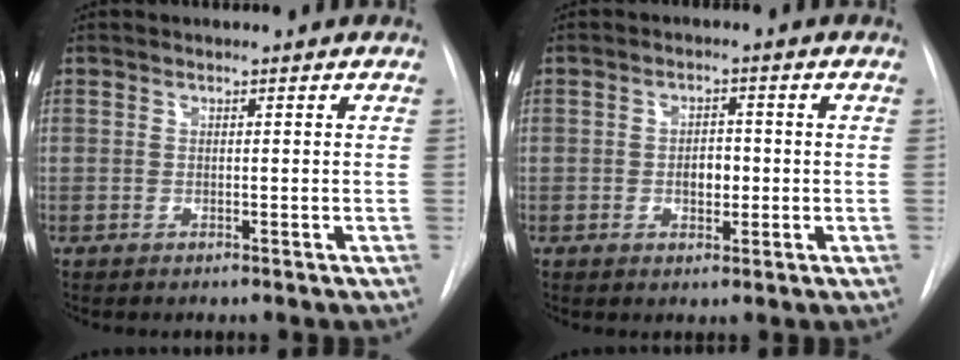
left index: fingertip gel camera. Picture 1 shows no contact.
{"total": 3.1, "force": [-1.3, 1.7, 2.2], "torque": [-0.031, -0.003, -0.016]}